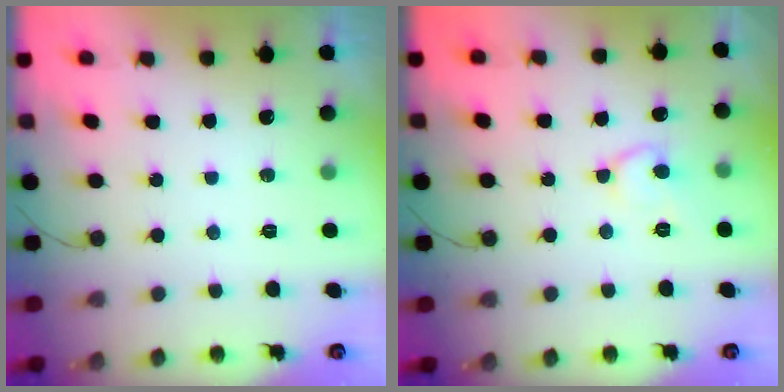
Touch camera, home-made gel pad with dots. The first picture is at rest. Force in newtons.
{"total": 8.5, "press": 8.5, "slide": 0.7}